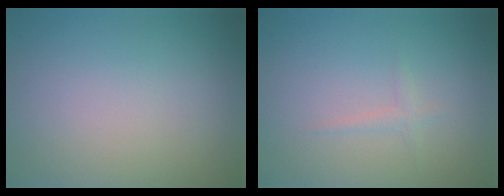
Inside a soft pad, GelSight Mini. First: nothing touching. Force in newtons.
{"total": 0.8, "press": 0.8, "slide": 0.1}